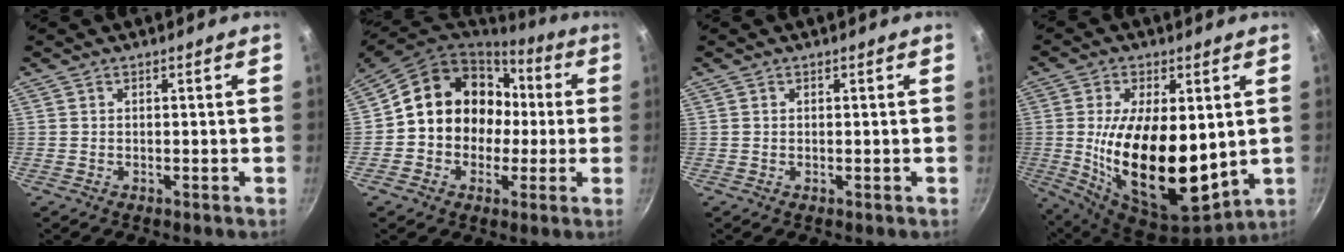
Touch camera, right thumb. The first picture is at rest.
{"total": 17.4, "force": [0.9, 14.7, 9.2], "torque": [-0.123, 0.051, 0.011]}
{"total": 0.0}
{"total": 21.4, "force": [0.8, 10.8, 18.5], "torque": [-0.319, -0.035, 0.027]}